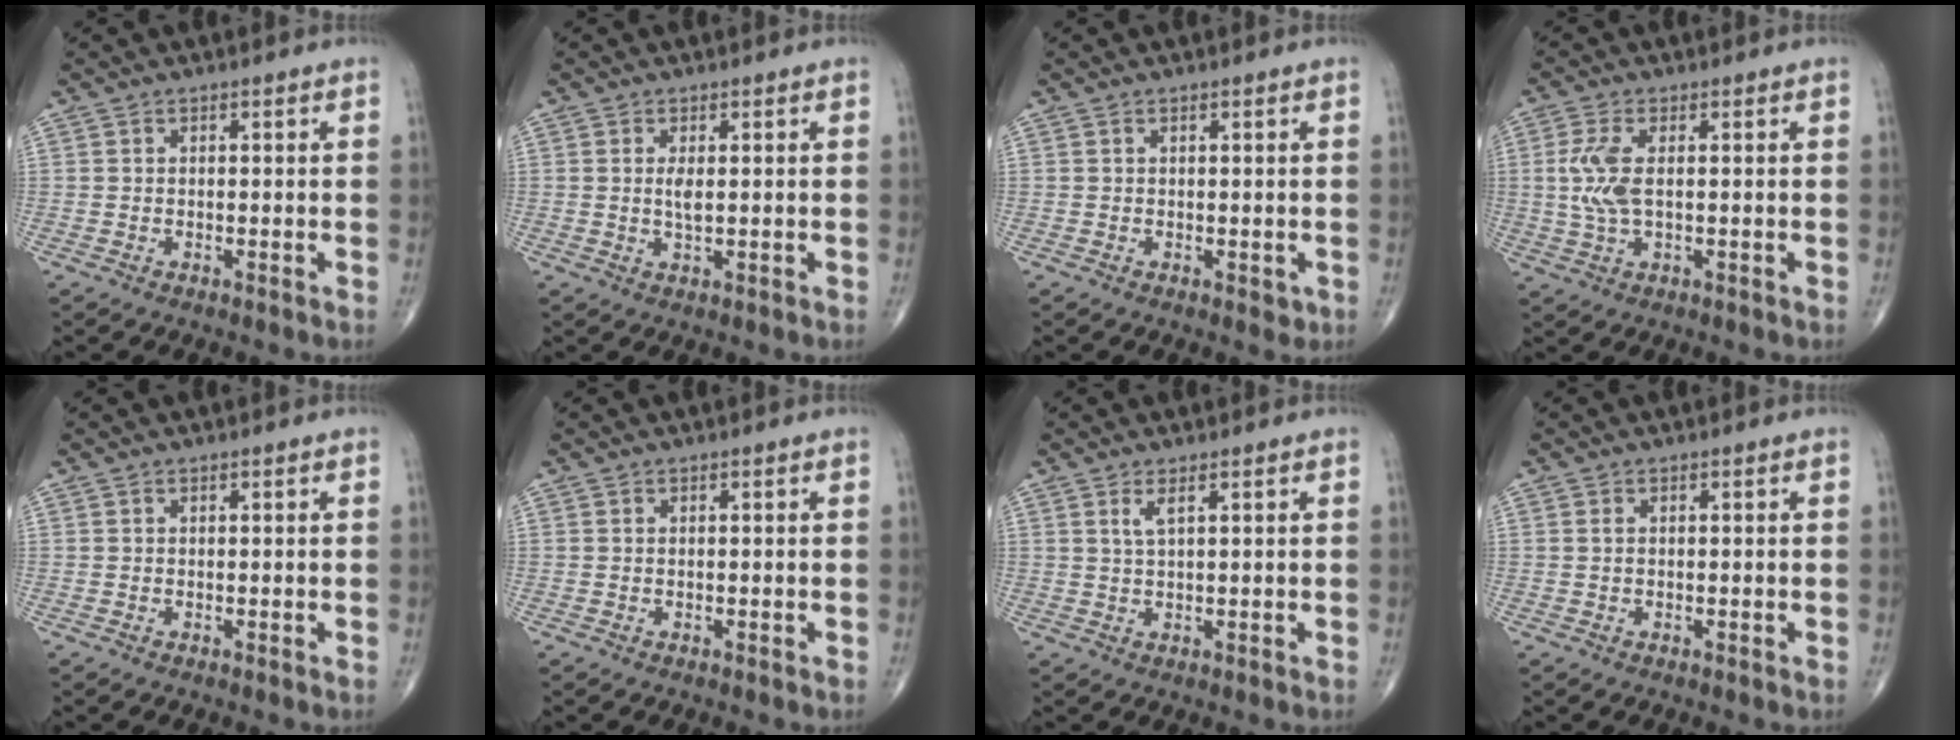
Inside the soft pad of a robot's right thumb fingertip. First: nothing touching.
{"total": 2.3, "force": [0.3, 0.7, 2.2], "torque": [-0.044, -0.005, 0.009]}
{"total": 1.6, "force": [-0.1, 1.0, 1.3], "torque": [-0.009, -0.002, 0.001]}
{"total": 6.3, "force": [0.6, 2.7, 5.7], "torque": [-0.143, 0.002, 0.012]}
{"total": 0.0}
{"total": 0.0}
{"total": 2.2, "force": [1.1, 0.4, 1.9], "torque": [-0.046, -0.005, 0.025]}
{"total": 0.6, "force": [0.1, 0.3, 0.5], "torque": [-0.013, 0.004, 0.004]}